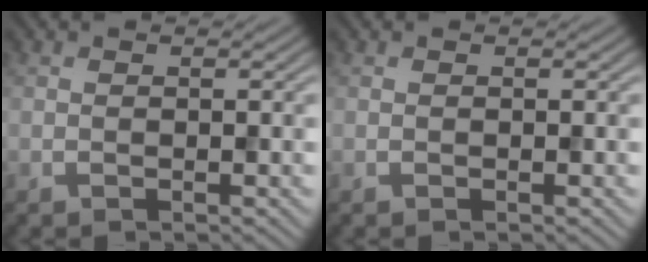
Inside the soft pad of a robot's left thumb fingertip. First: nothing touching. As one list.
[{"total": 0.0}]